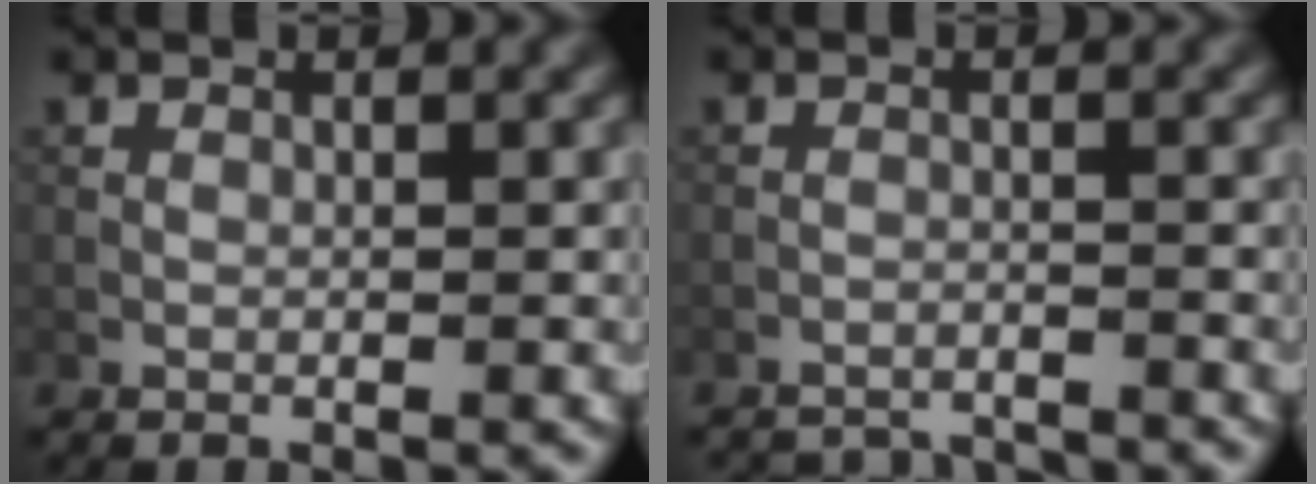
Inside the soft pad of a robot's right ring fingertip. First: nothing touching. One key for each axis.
{"total": 4.9, "fx": -4.9, "fy": 0.6, "fz": 0.4, "tx": -0.006, "ty": -0.006, "tz": -0.070}